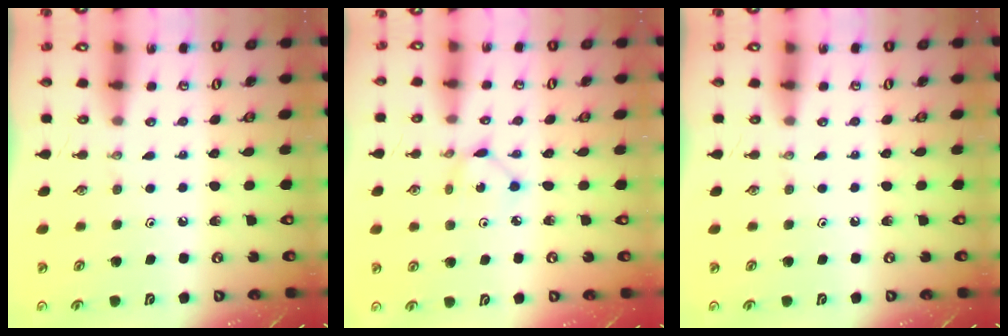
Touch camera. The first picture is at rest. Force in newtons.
{"total": 1.5, "press": 1.5, "slide": 0.1}
{"total": 0.0}